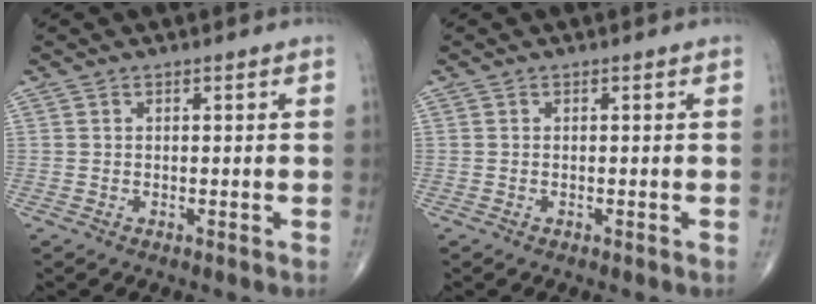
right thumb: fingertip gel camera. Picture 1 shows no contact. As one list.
[{"total": 0.0}]